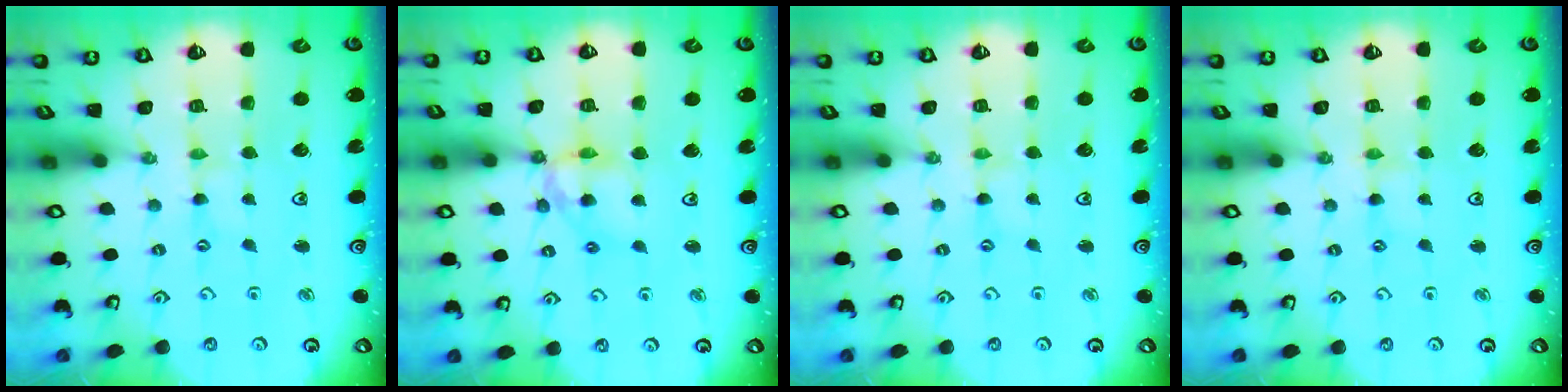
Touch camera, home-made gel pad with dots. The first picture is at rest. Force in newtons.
{"total": 10.2, "press": 10.1, "slide": 1.6}
{"total": 0.5, "press": 0.5, "slide": 0.1}
{"total": 1.3, "press": 1.3, "slide": 0.3}